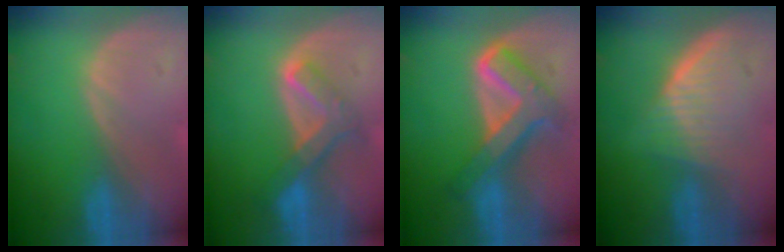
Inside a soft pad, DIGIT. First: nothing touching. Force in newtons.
{"total": 6.7, "press": 5.8, "slide": 3.4}
{"total": 8.4, "press": 8.4, "slide": 0.6}
{"total": 5.8, "press": 5.6, "slide": 1.8}